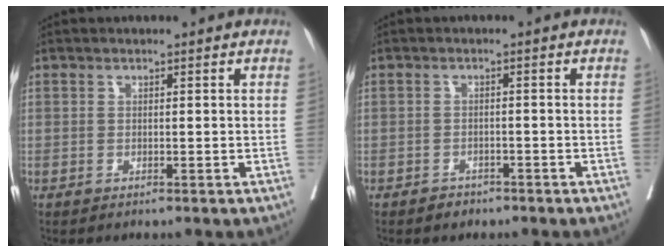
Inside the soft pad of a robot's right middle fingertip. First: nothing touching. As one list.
[{"total": 1.9, "force": [-1.4, 1.1, 0.3], "torque": [-0.010, 0.003, -0.021]}]